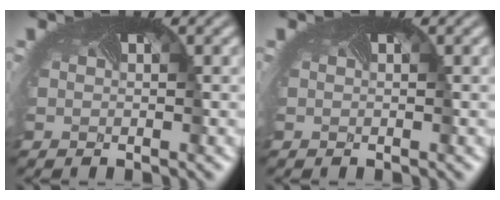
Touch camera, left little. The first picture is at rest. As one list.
[{"total": 0.0}]